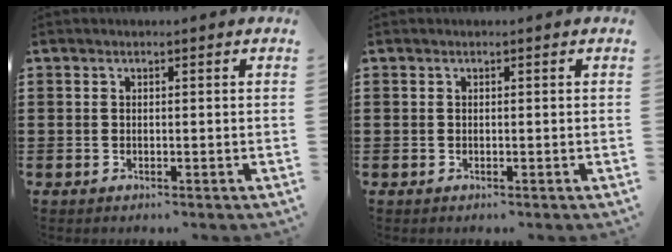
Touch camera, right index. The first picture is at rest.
{"total": 0.0}